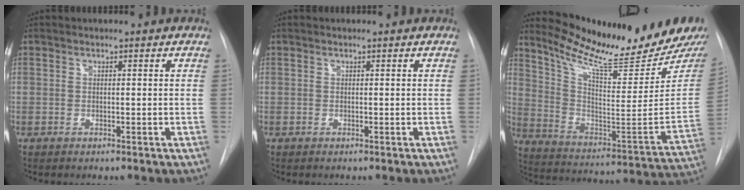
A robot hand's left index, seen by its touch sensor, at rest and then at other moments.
{"total": 0.0}
{"total": 21.8, "force": [19.5, 0.5, 9.7], "torque": [-0.164, -0.107, 0.290]}